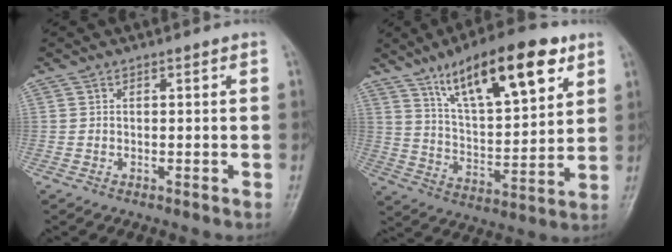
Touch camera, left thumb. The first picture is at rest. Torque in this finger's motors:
{"motor_torque": [1.26, 1.27, 1.49, -1.28, 0.34]}